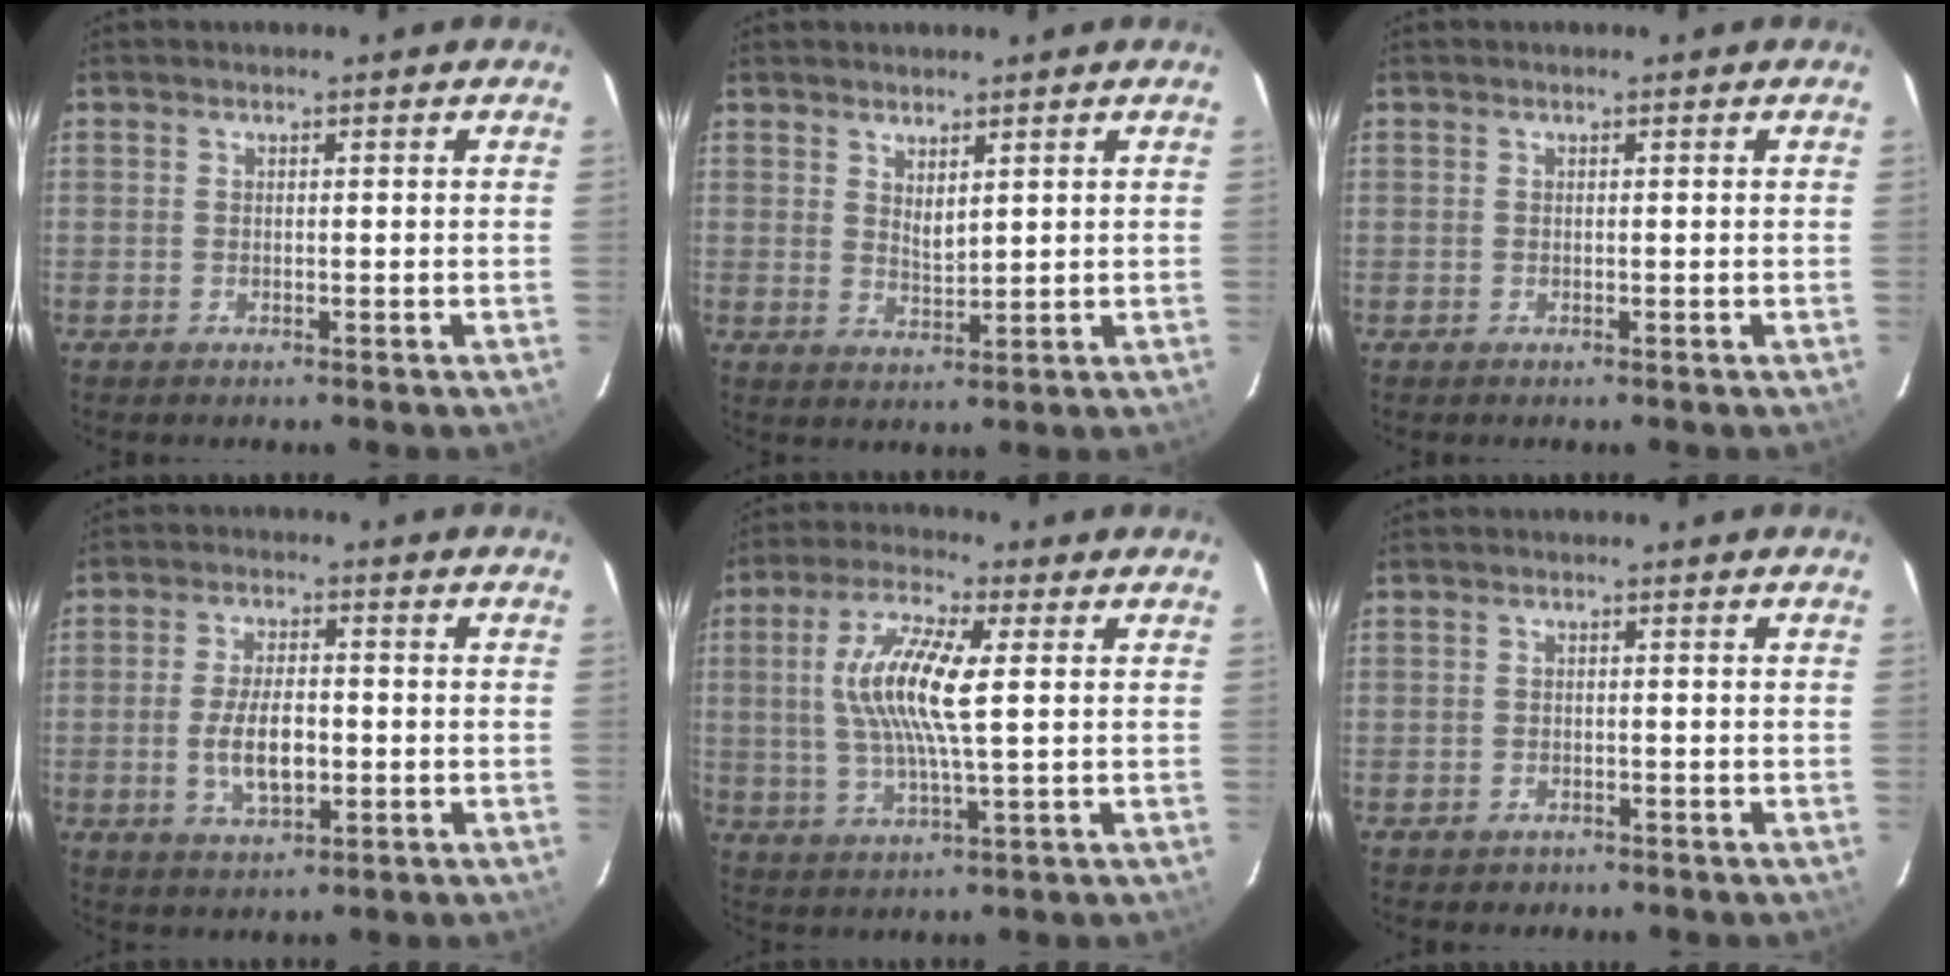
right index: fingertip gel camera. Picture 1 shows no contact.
{"total": 2.9, "force": [1.9, 1.1, 2.0], "torque": [-0.033, -0.007, 0.034]}
{"total": 0.0}
{"total": 7.8, "force": [-1.5, 3.5, 6.8], "torque": [-0.136, -0.002, -0.023]}
{"total": 11.7, "force": [1.7, 2.4, 11.3], "torque": [-0.223, 0.007, 0.030]}
{"total": 1.7, "force": [-1.2, 1.3, 0.2], "torque": [-0.007, 0.003, -0.014]}